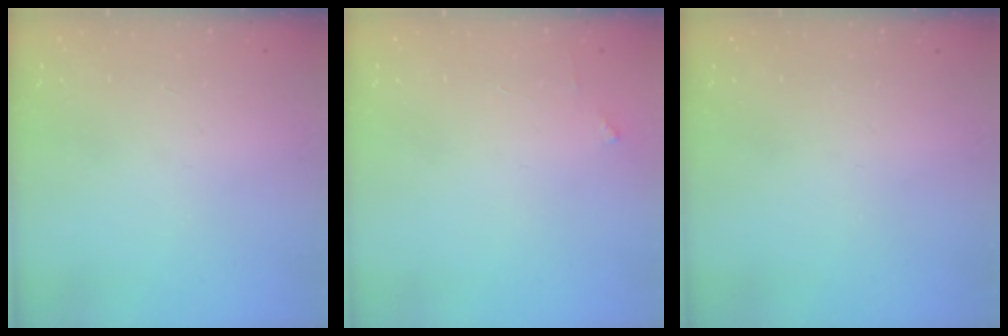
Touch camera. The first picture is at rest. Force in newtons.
{"total": 2.6, "press": 2.6, "slide": 0.2}
{"total": 0.0}